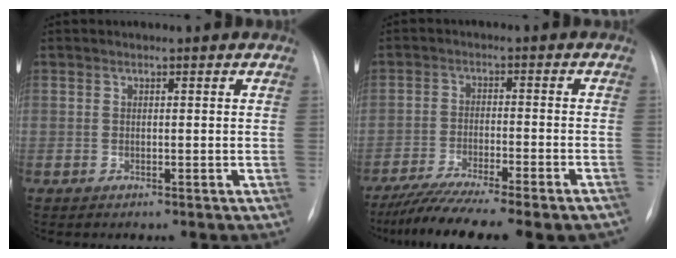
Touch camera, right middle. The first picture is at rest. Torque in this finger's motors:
{"motor_torque": [1.12, -1.02, 0.37, 0.08]}